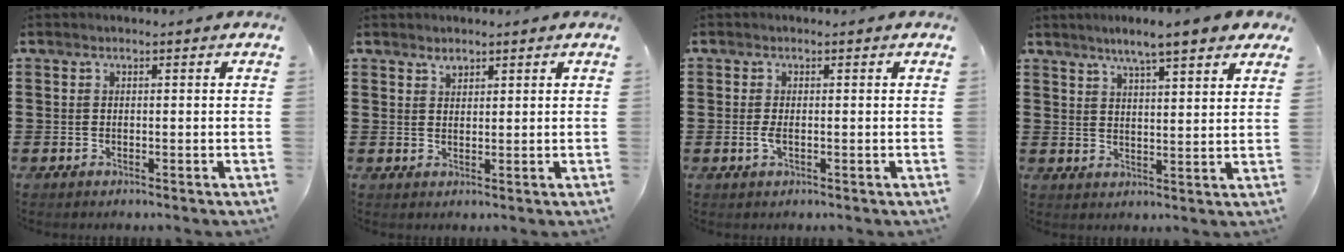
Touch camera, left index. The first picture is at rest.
{"total": 1.5, "force": [1.3, 0.6, 0.2], "torque": [0.001, -0.003, 0.024]}
{"total": 1.4, "force": [-0.2, 0.4, 1.3], "torque": [-0.032, -0.003, -0.006]}
{"total": 5.4, "force": [4.5, 0.5, 2.9], "torque": [-0.072, -0.006, 0.078]}